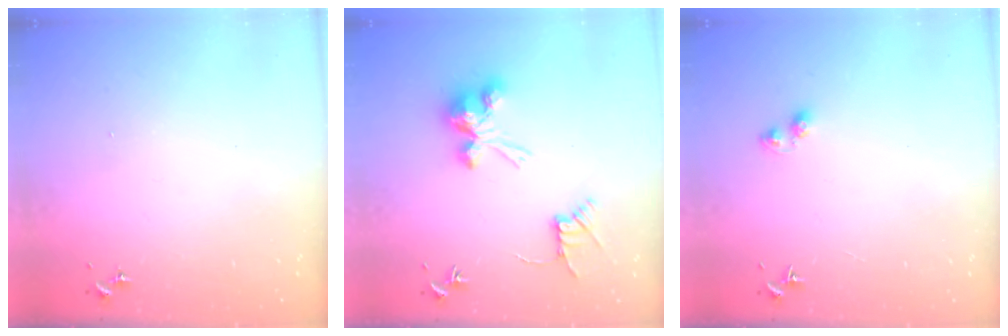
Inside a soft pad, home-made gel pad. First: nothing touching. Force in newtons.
{"total": 11.9, "press": 11.8, "slide": 0.6}
{"total": 3.3, "press": 3.3, "slide": 0.4}